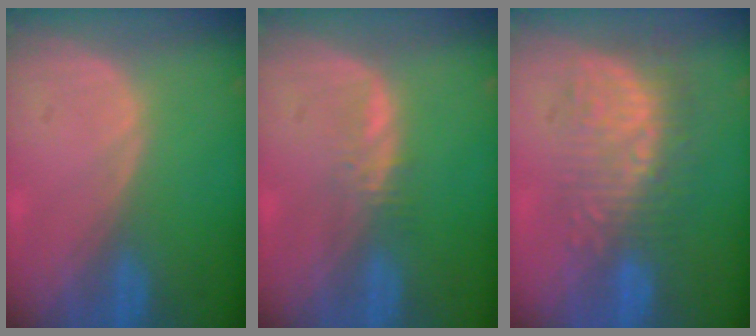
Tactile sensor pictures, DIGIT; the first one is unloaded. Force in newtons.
{"total": 2.2, "press": 2.1, "slide": 0.2}
{"total": 9.9, "press": 8.7, "slide": 4.8}